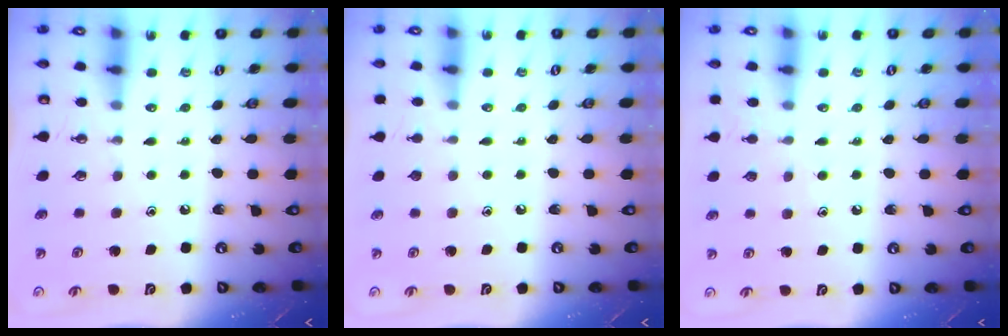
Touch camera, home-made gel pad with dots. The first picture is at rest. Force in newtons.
{"total": 0.0}
{"total": 6.6, "press": 6.5, "slide": 0.6}